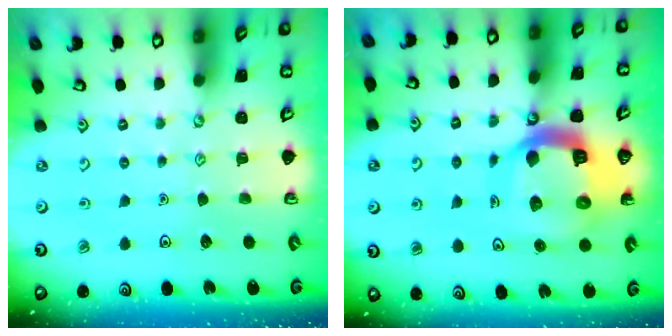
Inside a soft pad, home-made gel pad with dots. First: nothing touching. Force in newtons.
{"total": 15.5, "press": 15.4, "slide": 1.9}